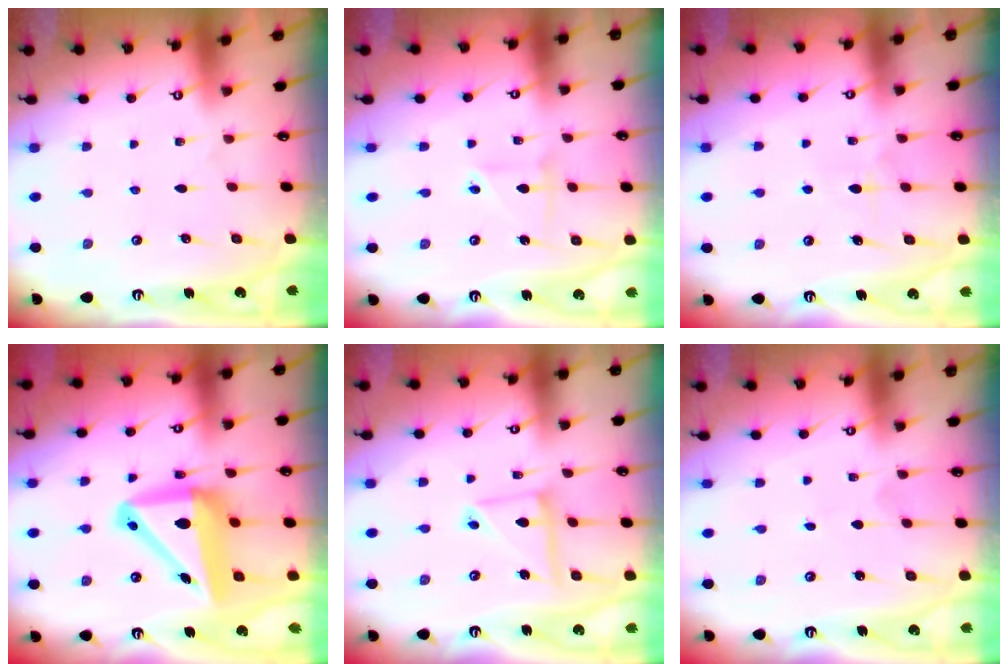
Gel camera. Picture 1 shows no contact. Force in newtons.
{"total": 2.8, "press": 2.7, "slide": 0.6}
{"total": 7.1, "press": 7.0, "slide": 0.8}
{"total": 15.2, "press": 14.9, "slide": 3.1}
{"total": 9.0, "press": 9.0, "slide": 0.8}
{"total": 0.0}